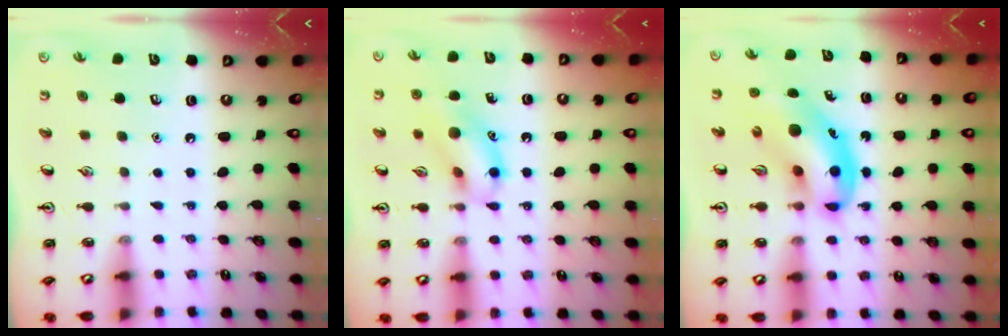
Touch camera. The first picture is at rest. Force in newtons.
{"total": 13.1, "press": 13.1, "slide": 1.1}
{"total": 11.6, "press": 11.2, "slide": 3.2}